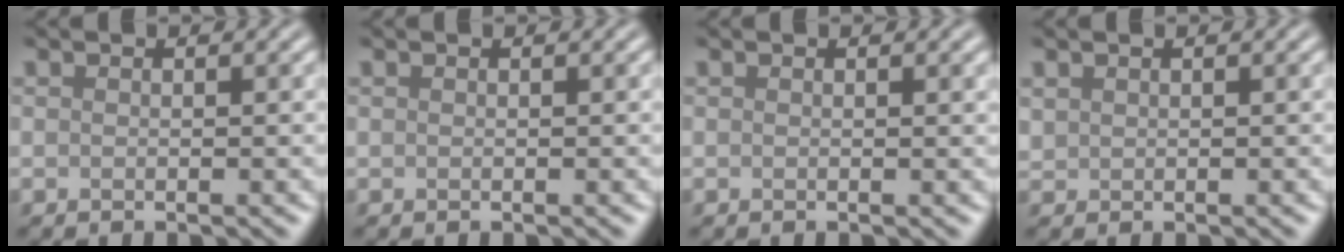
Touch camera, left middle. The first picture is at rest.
{"total": 0.0}
{"total": 0.6, "force": [0.3, 0.1, 0.5], "torque": [-0.003, 0.002, 0.003]}
{"total": 0.7, "force": [0.6, 0.5, 0.1], "torque": [-0.003, -0.001, 0.015]}